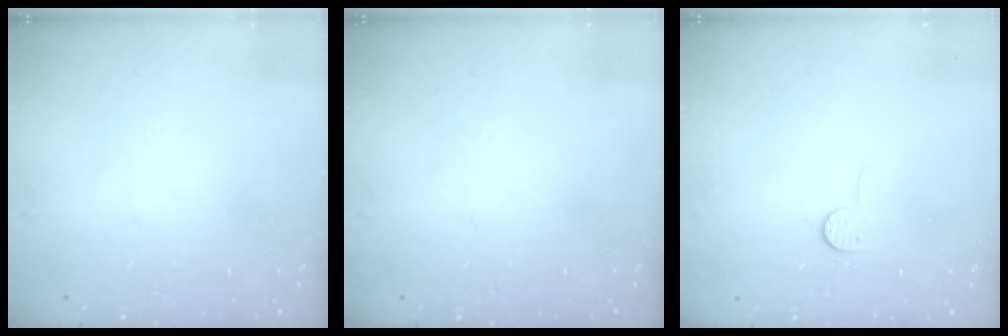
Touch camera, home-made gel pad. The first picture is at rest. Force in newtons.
{"total": 0.0}
{"total": 4.9, "press": 4.9, "slide": 0.5}